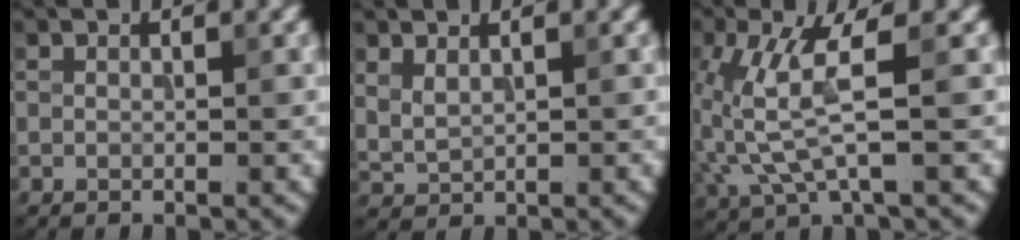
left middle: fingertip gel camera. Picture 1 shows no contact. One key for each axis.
{"total": 1.5, "fx": 1.0, "fy": 0.6, "fz": 1.0, "tx": -0.032, "ty": 0.000, "tz": 0.026}
{"total": 5.0, "fx": 0.2, "fy": 0.9, "fz": 4.9, "tx": -0.129, "ty": -0.001, "tz": 0.010}